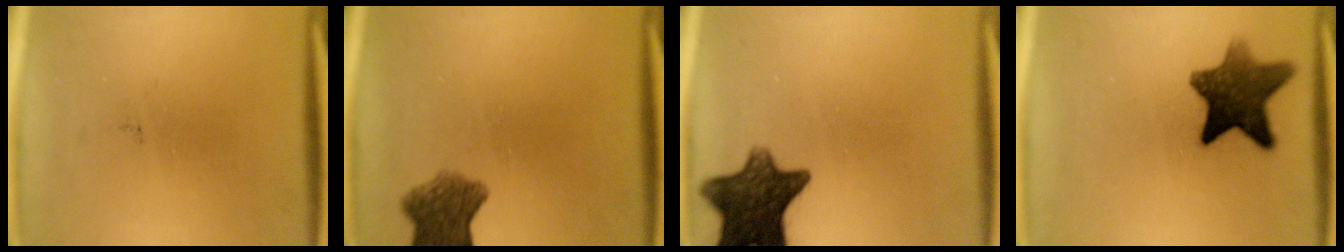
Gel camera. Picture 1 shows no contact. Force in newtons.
{"total": 6.7}
{"total": 11.6}
{"total": 10.7}